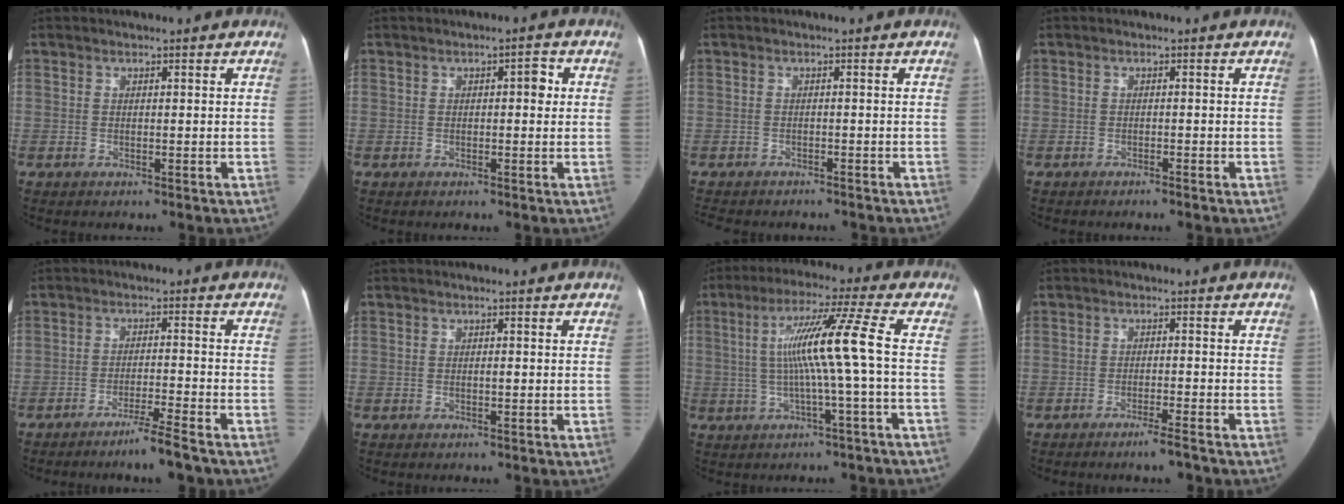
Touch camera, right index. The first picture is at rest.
{"total": 2.3, "force": [0.3, 1.1, 2.0], "torque": [-0.025, 0.021, 0.003]}
{"total": 8.1, "force": [-6.8, 3.6, 2.5], "torque": [-0.041, 0.003, -0.090]}
{"total": 0.8, "force": [-0.7, 0.0, 0.3], "torque": [-0.011, 0.000, -0.012]}
{"total": 5.2, "force": [-4.1, -0.5, 3.2], "torque": [-0.055, -0.010, -0.075]}
{"total": 0.8, "force": [-0.1, 0.3, 0.7], "torque": [-0.012, 0.001, -0.002]}
{"total": 10.7, "force": [-0.2, -1.7, 10.5], "torque": [-0.192, 0.016, 0.001]}
{"total": 3.2, "force": [-2.5, -0.1, 1.9], "torque": [-0.034, -0.004, -0.043]}